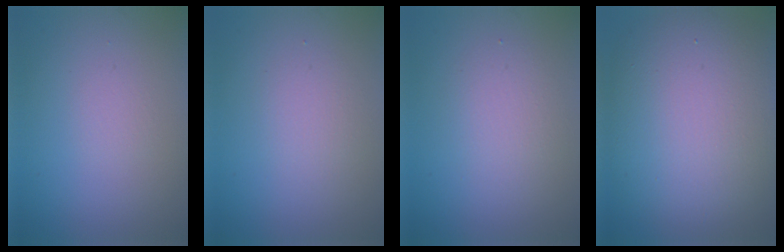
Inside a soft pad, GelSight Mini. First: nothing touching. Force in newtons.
{"total": 1.6, "press": 1.6, "slide": 0.1}
{"total": 2.2, "press": 2.2, "slide": 0.2}
{"total": 12.6, "press": 12.6, "slide": 0.8}